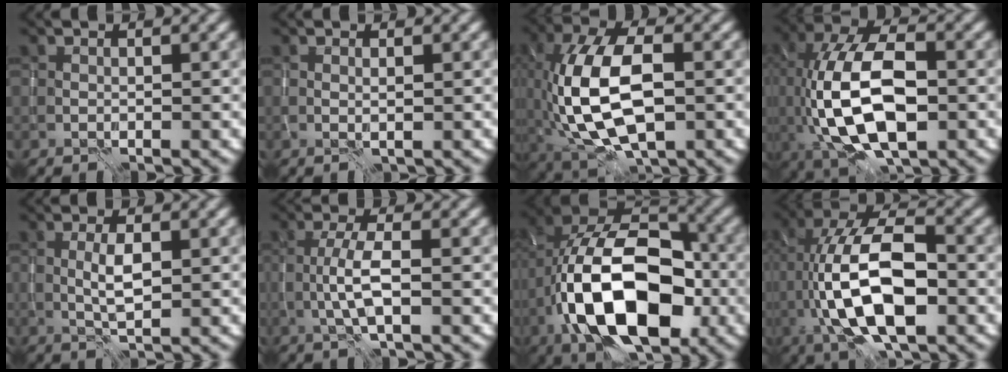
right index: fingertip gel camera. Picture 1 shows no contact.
{"total": 0.6, "force": [0.1, -0.1, 0.6], "torque": [-0.010, -0.001, 0.002]}
{"total": 11.8, "force": [-1.0, 6.1, 10.0], "torque": [-0.205, 0.003, -0.021]}
{"total": 12.9, "force": [-1.4, 6.4, 11.2], "torque": [-0.219, 0.003, -0.028]}
{"total": 2.4, "force": [0.0, 0.6, 2.3], "torque": [-0.049, 0.001, 0.002]}
{"total": 3.2, "force": [-0.7, 0.6, 3.1], "torque": [-0.066, 0.005, -0.017]}
{"total": 15.9, "force": [-4.5, 8.7, 12.6], "torque": [-0.209, 0.005, -0.086]}
{"total": 12.1, "force": [-1.9, 5.1, 10.8], "torque": [-0.201, 0.014, -0.041]}